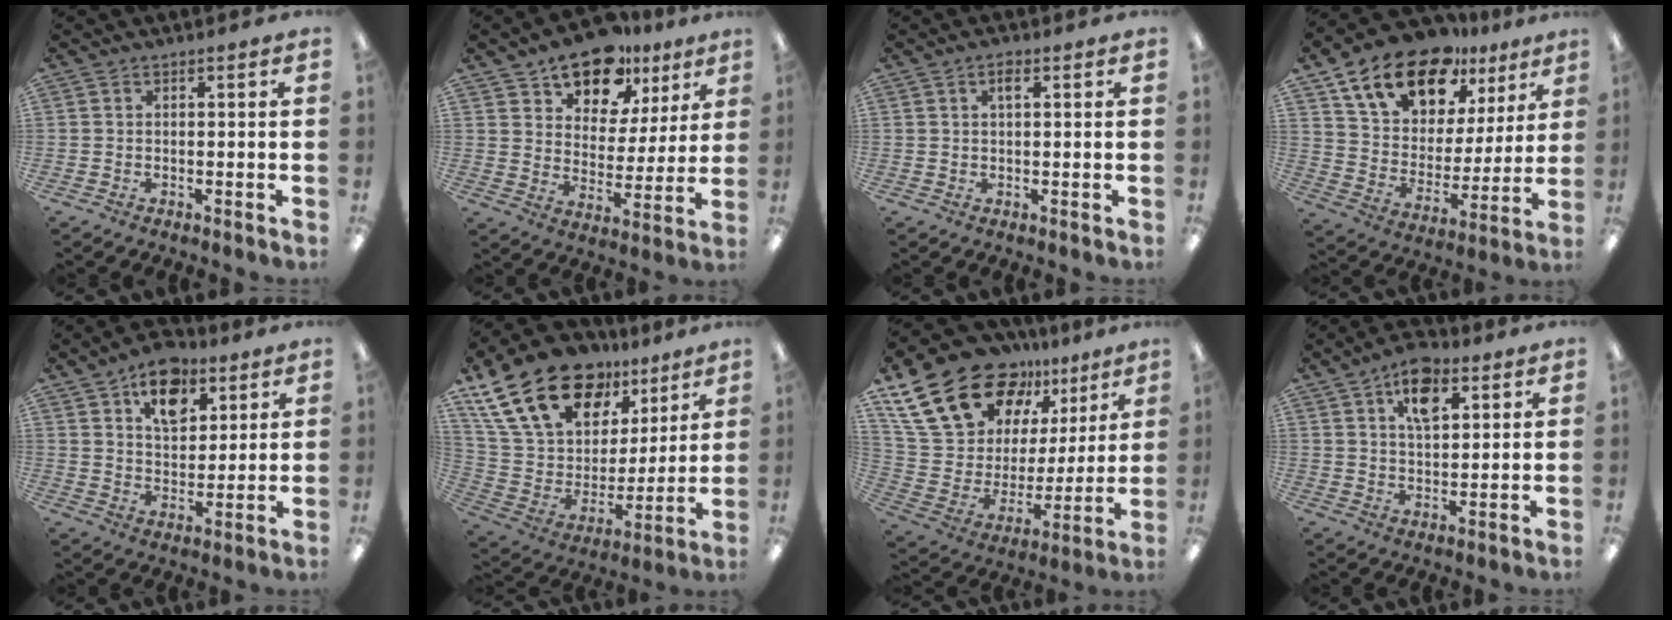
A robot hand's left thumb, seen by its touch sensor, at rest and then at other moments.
{"total": 14.1, "force": [11.1, 7.6, 4.3], "torque": [-0.072, -0.075, 0.203]}
{"total": 2.1, "force": [1.0, 1.0, 1.6], "torque": [-0.028, 0.002, 0.014]}
{"total": 17.8, "force": [12.6, 9.8, 7.9], "torque": [-0.148, -0.072, 0.231]}
{"total": 12.1, "force": [7.5, 7.5, 6.0], "torque": [-0.077, -0.033, 0.132]}
{"total": 24.9, "force": [15.4, 14.5, 13.1], "torque": [-0.256, -0.084, 0.288]}
{"total": 25.2, "force": [16.5, 14.8, 12.1], "torque": [-0.228, -0.097, 0.314]}
{"total": 9.8, "force": [5.4, 5.3, 6.2], "torque": [-0.094, -0.014, 0.093]}